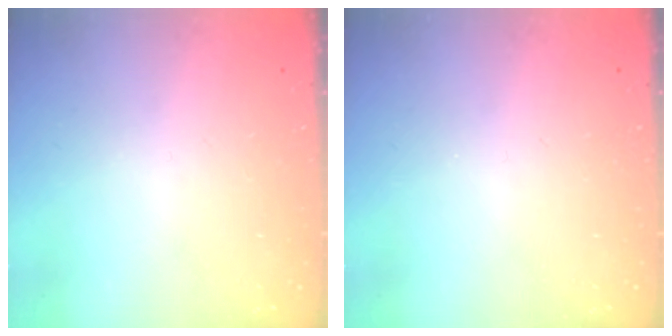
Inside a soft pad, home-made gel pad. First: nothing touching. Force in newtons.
{"total": 0.0}